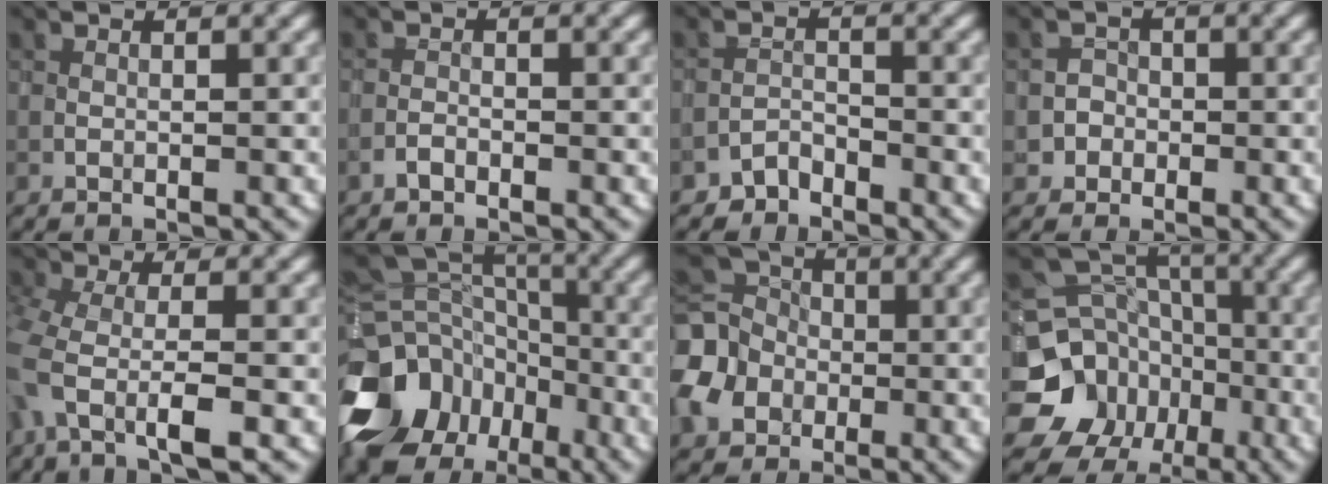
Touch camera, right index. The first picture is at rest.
{"total": 0.7, "force": [-0.5, 0.3, 0.3], "torque": [-0.003, 0.002, -0.012]}
{"total": 1.6, "force": [-1.4, 0.7, 0.0], "torque": [0.006, 0.011, -0.028]}
{"total": 1.7, "force": [-0.4, 1.6, 0.0], "torque": [0.023, 0.007, -0.012]}
{"total": 5.0, "force": [-1.8, 1.8, 4.3], "torque": [-0.096, -0.005, -0.045]}
{"total": 13.8, "force": [-7.7, 10.0, 5.6], "torque": [-0.137, -0.002, -0.133]}
{"total": 6.8, "force": [-1.9, 5.7, 3.2], "torque": [-0.085, 0.000, -0.054]}
{"total": 12.4, "force": [-5.5, 10.5, 3.4], "torque": [-0.077, -0.012, -0.110]}